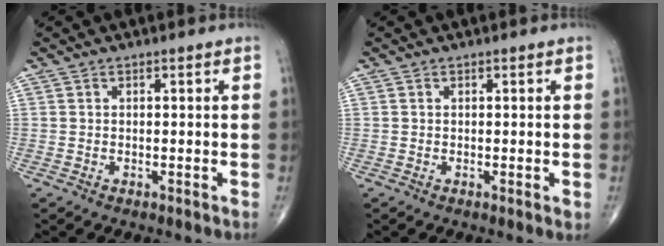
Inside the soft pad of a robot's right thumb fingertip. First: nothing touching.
{"total": 1.0, "force": [0.0, 0.3, 1.0], "torque": [-0.018, -0.005, 0.000]}